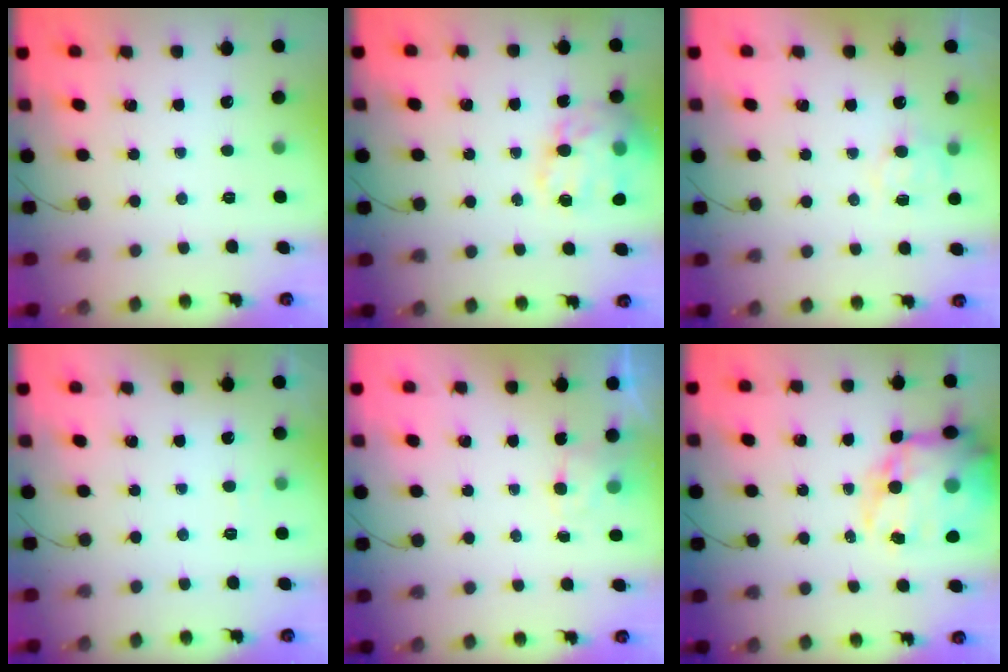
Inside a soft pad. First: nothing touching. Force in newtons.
{"total": 20.6, "press": 20.3, "slide": 3.5}
{"total": 7.4, "press": 7.2, "slide": 1.7}
{"total": 4.4, "press": 4.3, "slide": 1.2}
{"total": 3.8, "press": 3.6, "slide": 1.1}
{"total": 23.6, "press": 23.0, "slide": 5.3}